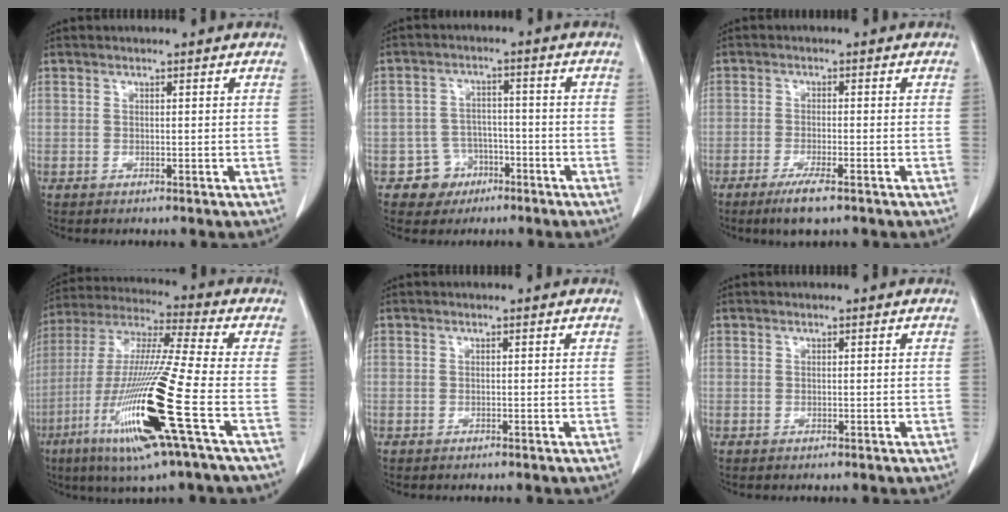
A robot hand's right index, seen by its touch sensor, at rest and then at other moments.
{"total": 5.2, "force": [-2.8, 4.4, 0.1], "torque": [0.008, 0.015, -0.041]}
{"total": 4.6, "force": [-3.1, 0.4, 3.4], "torque": [-0.067, -0.011, -0.053]}
{"total": 20.2, "force": [-7.1, -0.5, 18.9], "torque": [-0.401, -0.035, -0.143]}
{"total": 0.0}
{"total": 0.0}